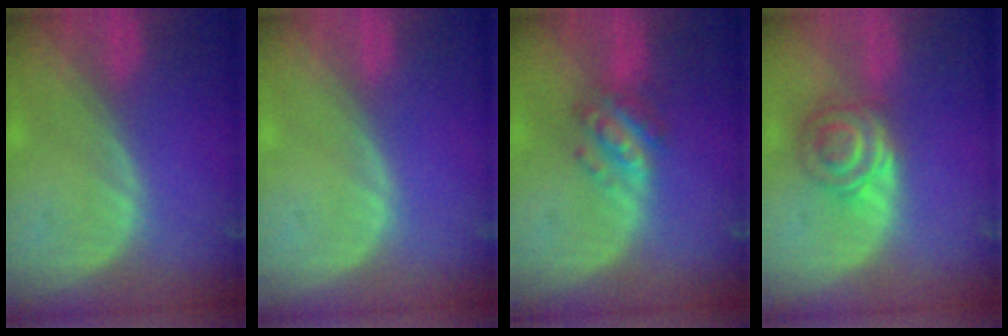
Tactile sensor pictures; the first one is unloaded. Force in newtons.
{"total": 0.0}
{"total": 5.6, "press": 5.0, "slide": 2.5}
{"total": 6.1, "press": 5.6, "slide": 2.5}